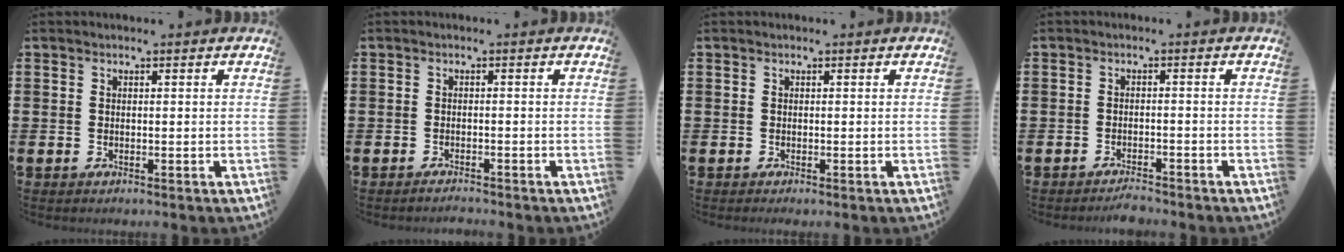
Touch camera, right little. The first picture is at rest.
{"total": 1.0, "force": [-1.0, 0.0, 0.2], "torque": [-0.006, -0.002, -0.020]}
{"total": 0.0}
{"total": 1.7, "force": [-1.7, 0.1, 0.3], "torque": [-0.010, 0.004, -0.034]}